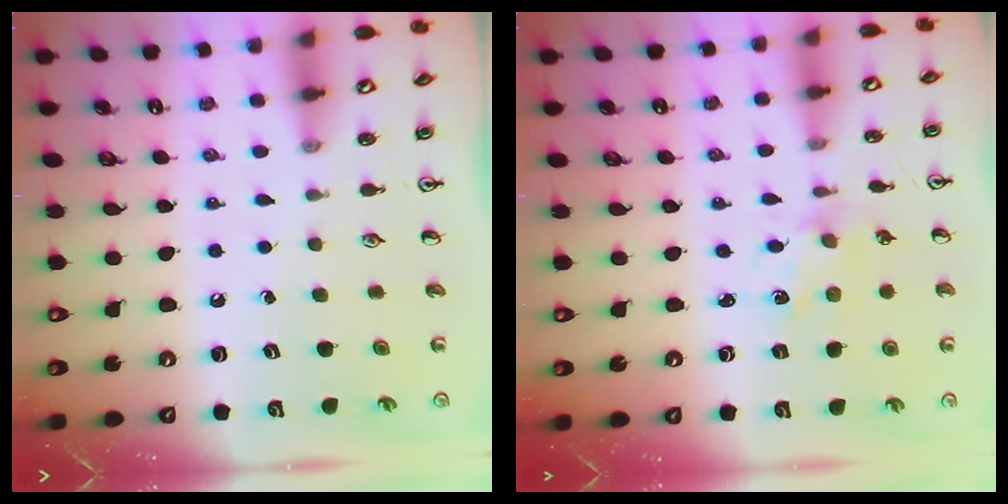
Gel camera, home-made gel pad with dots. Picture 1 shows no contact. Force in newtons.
{"total": 2.0, "press": 1.8, "slide": 0.7}